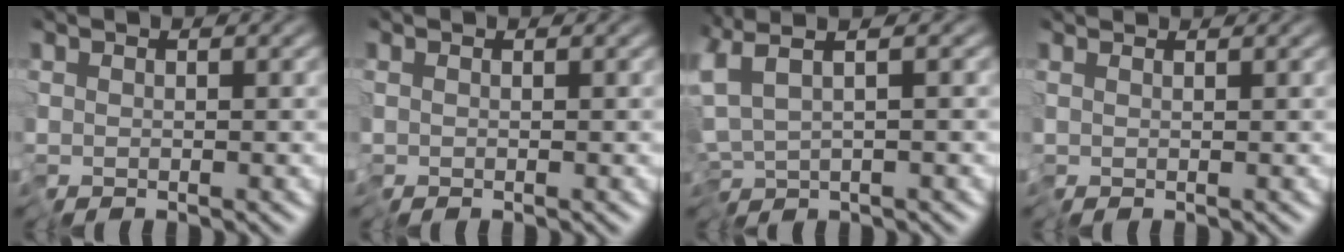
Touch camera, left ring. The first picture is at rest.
{"total": 0.0}
{"total": 5.3, "force": [1.1, 2.5, 4.5], "torque": [-0.114, 0.000, 0.017]}
{"total": 1.0, "force": [1.0, 0.1, 0.2], "torque": [-0.011, 0.007, 0.017]}